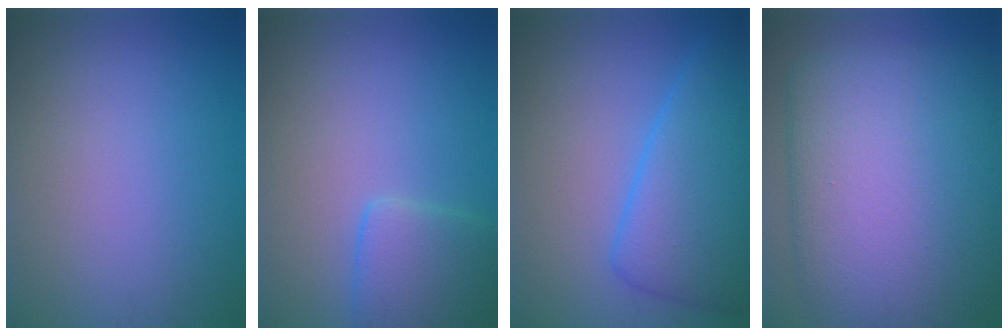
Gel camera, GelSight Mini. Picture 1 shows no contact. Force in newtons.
{"total": 3.6, "press": 3.6, "slide": 0.2}
{"total": 7.5, "press": 7.5, "slide": 0.3}
{"total": 15.5, "press": 15.5, "slide": 0.3}